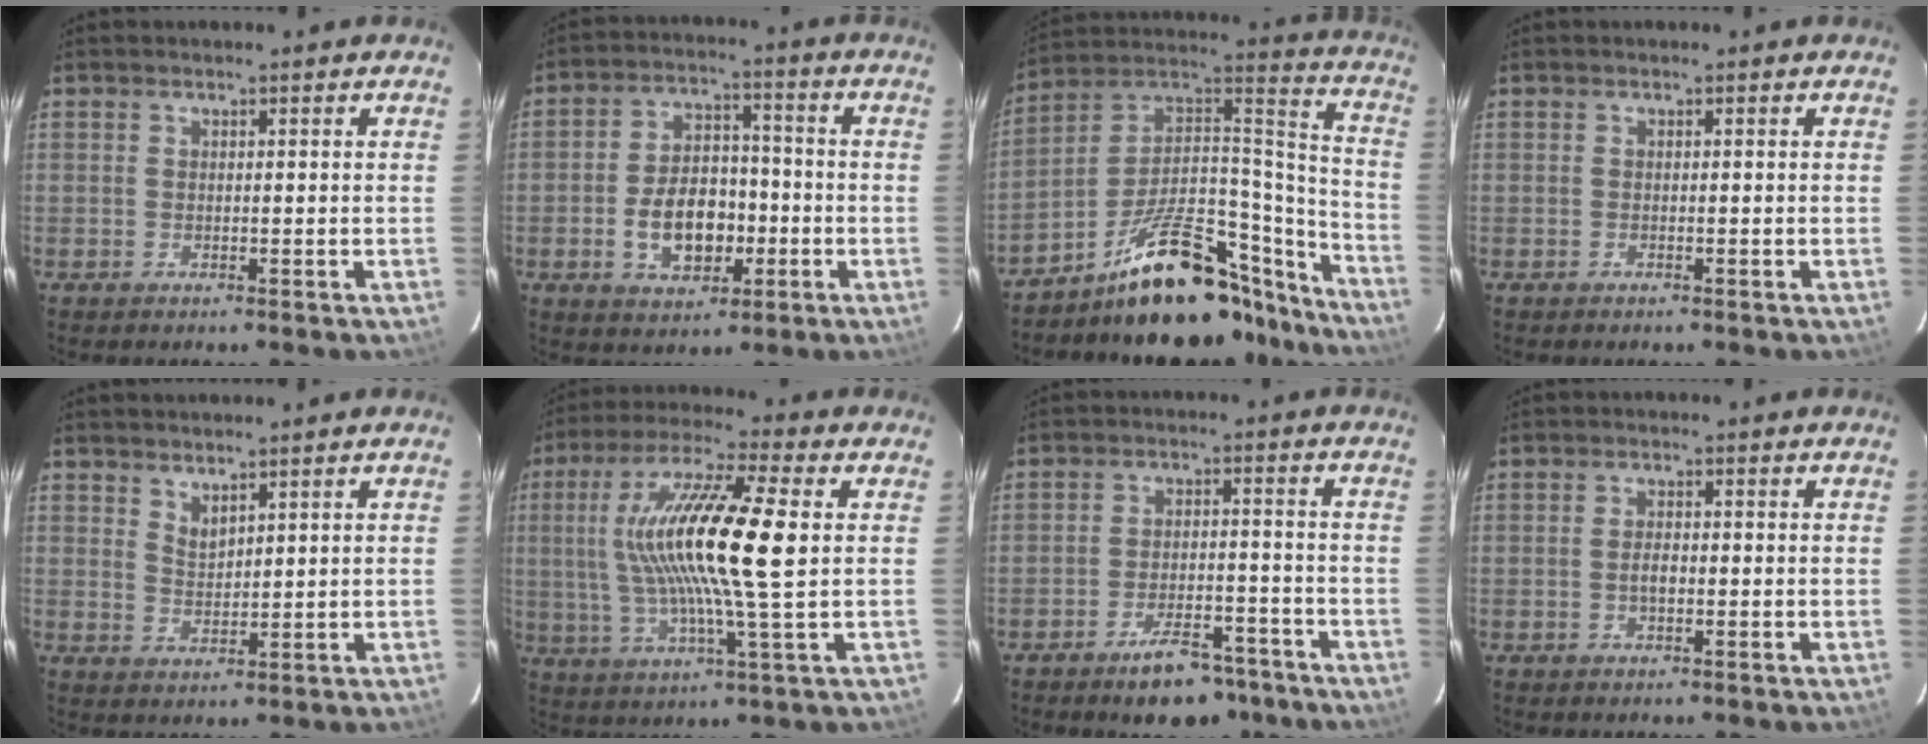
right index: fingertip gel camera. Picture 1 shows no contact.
{"total": 11.1, "force": [-3.3, 6.9, 8.1], "torque": [-0.158, 0.018, -0.042]}
{"total": 24.5, "force": [-19.0, 9.1, 12.6], "torque": [-0.175, 0.054, -0.283]}
{"total": 0.0}
{"total": 2.9, "force": [2.4, 0.8, 1.3], "torque": [-0.021, -0.003, 0.044]}
{"total": 17.9, "force": [2.4, 1.8, 17.7], "torque": [-0.330, 0.008, 0.037]}
{"total": 9.7, "force": [-7.4, 4.0, 4.9], "torque": [-0.092, 0.014, -0.101]}
{"total": 1.8, "force": [-0.6, 0.9, 1.4], "torque": [-0.028, 0.000, -0.011]}